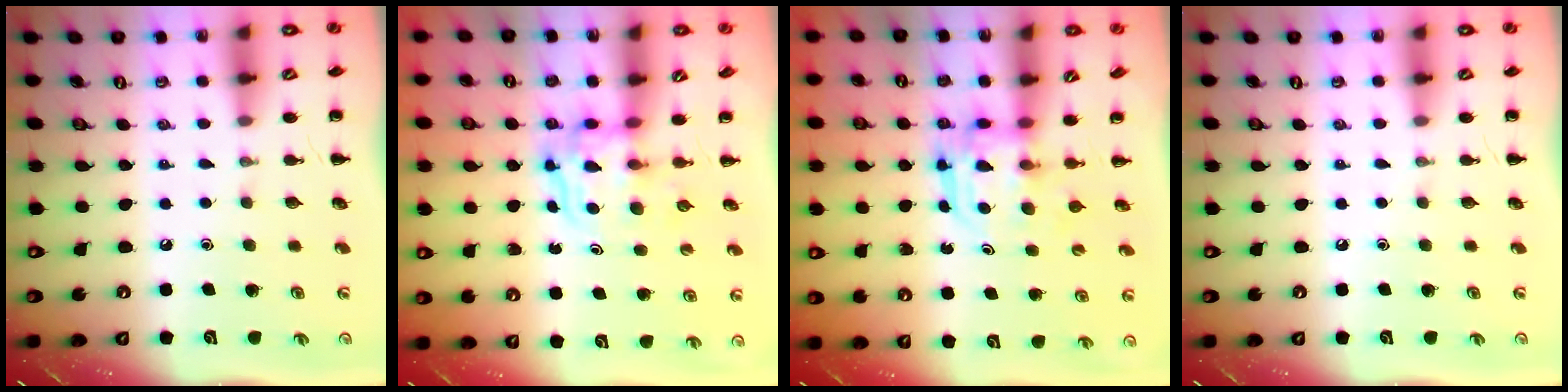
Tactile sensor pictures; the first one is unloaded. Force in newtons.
{"total": 3.6, "press": 3.6, "slide": 0.2}
{"total": 3.2, "press": 3.2, "slide": 0.2}
{"total": 0.0}